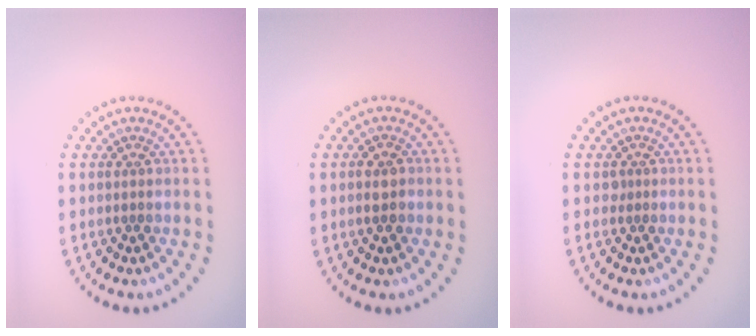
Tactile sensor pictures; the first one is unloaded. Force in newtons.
{"total": 1.7, "press": 1.7, "slide": 0.4}
{"total": 0.6, "press": 0.3, "slide": 0.5}